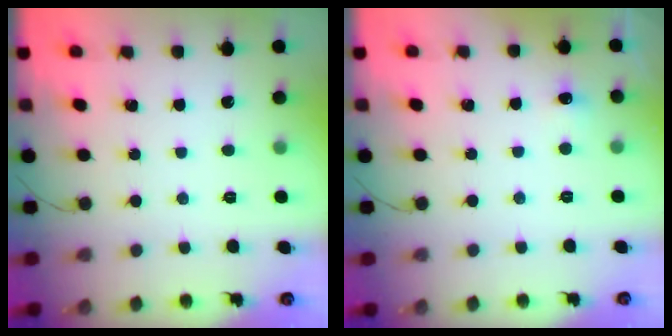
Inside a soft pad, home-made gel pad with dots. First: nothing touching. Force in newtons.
{"total": 3.9, "press": 3.8, "slide": 1.0}